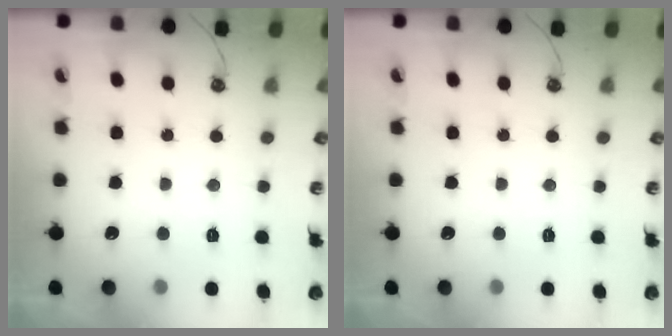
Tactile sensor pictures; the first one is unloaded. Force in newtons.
{"total": 0.0}